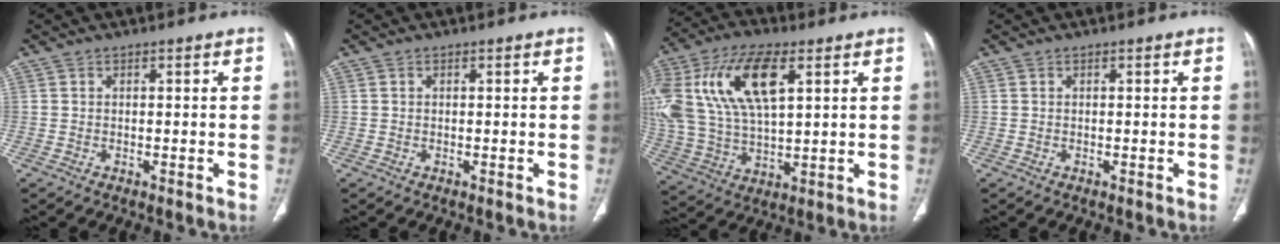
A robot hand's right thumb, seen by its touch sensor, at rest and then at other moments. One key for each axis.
{"total": 0.0}
{"total": 22.2, "fx": 7.3, "fy": 10.9, "fz": 17.9, "tx": -0.384, "ty": 0.002, "tz": 0.137}
{"total": 0.0}